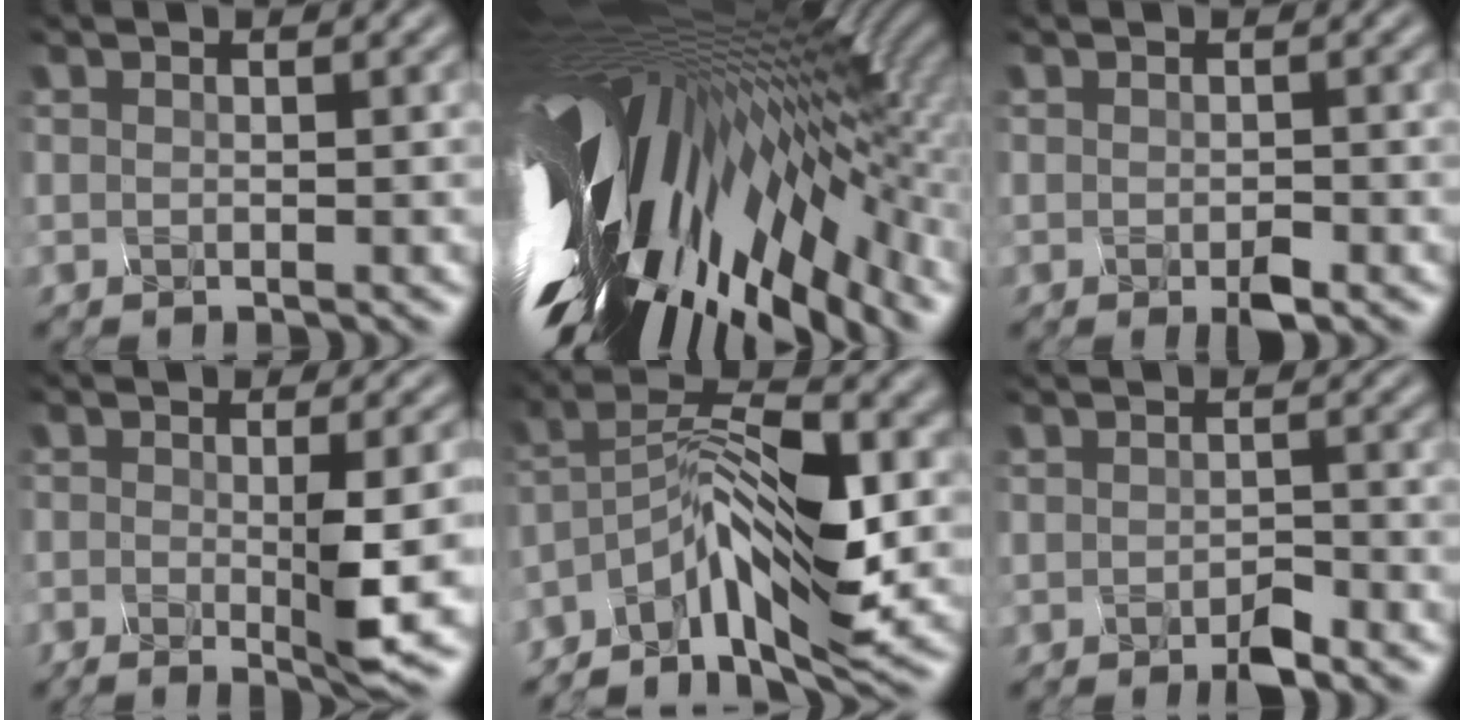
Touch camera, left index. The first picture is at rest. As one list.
[{"total": 17.9, "force": [-3.2, 7.8, 15.8], "torque": [-0.290, -0.038, -0.035]}, {"total": 1.4, "force": [-1.3, -0.5, 0.3], "torque": [-0.024, -0.003, 0.003]}, {"total": 4.4, "force": [-1.8, -0.1, 4.0], "torque": [-0.080, -0.009, -0.007]}, {"total": 9.5, "force": [-4.8, 2.9, 7.7], "torque": [-0.136, 0.012, -0.078]}, {"total": 2.1, "force": [-2.0, -0.4, 0.3], "torque": [-0.023, -0.006, -0.012]}]